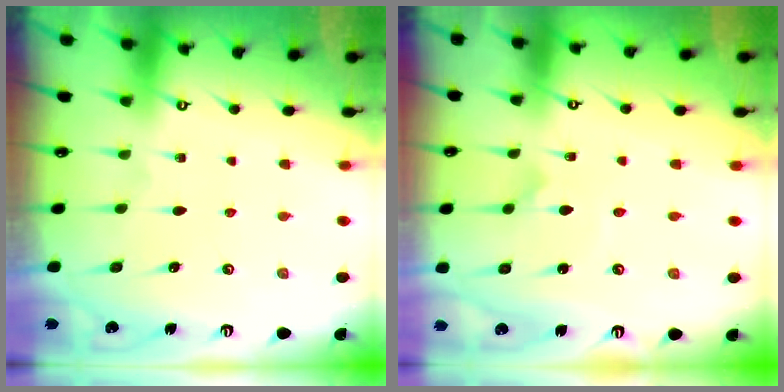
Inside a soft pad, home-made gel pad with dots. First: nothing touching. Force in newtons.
{"total": 2.9, "press": 2.9, "slide": 0.1}